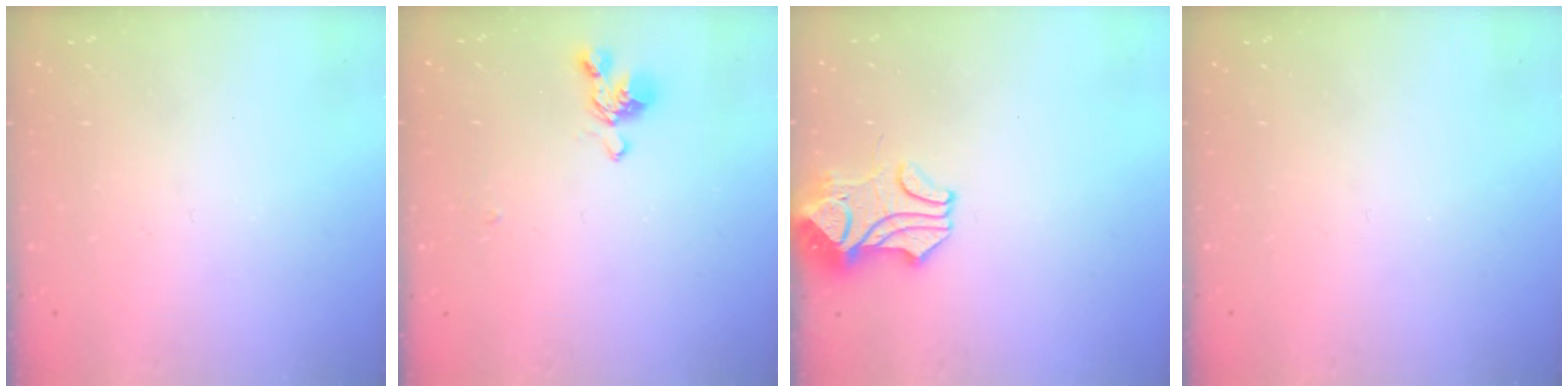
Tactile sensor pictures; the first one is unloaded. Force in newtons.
{"total": 2.0, "press": 1.8, "slide": 0.8}
{"total": 2.4, "press": 2.2, "slide": 1.1}
{"total": 0.0}